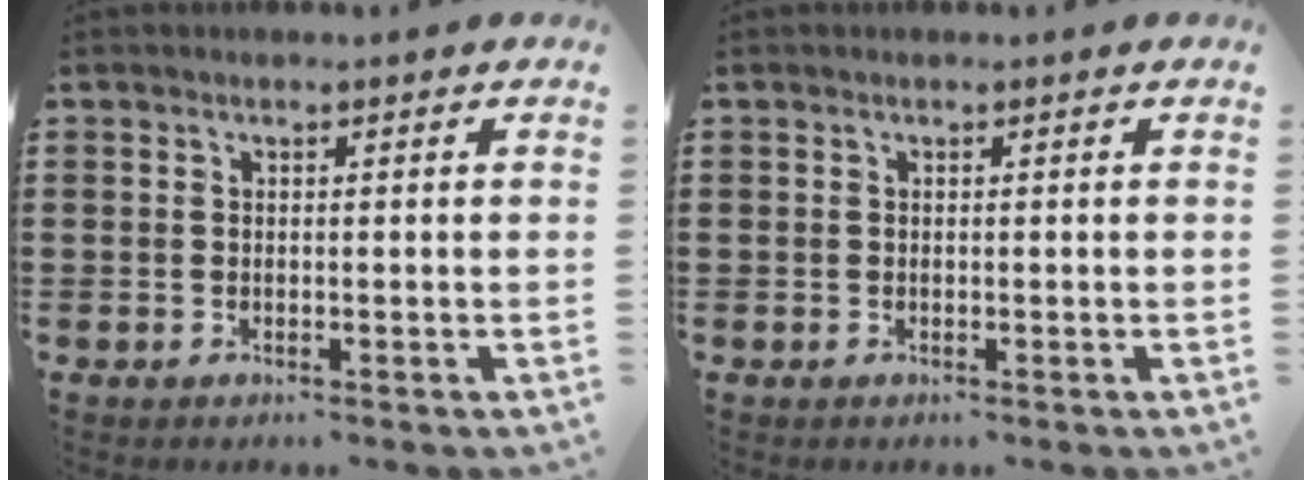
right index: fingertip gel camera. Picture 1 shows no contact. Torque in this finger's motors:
{"motor_torque": [1.06, 1.08, 0.00, 0.01]}